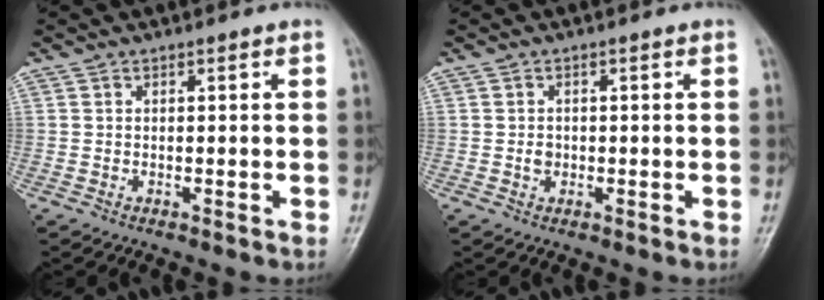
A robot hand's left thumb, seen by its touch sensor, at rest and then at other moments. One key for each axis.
{"total": 1.5, "fx": -0.1, "fy": 1.3, "fz": 0.7, "tx": -0.007, "ty": 0.003, "tz": -0.001}